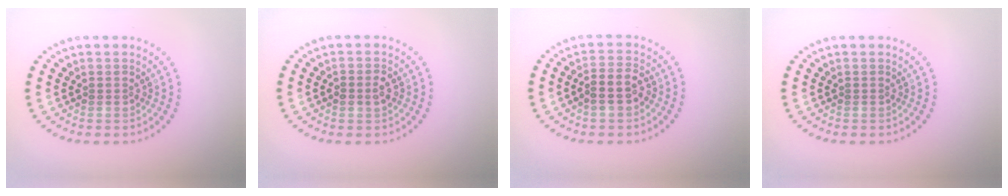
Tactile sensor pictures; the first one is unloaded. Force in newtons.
{"total": 1.5, "press": 1.5, "slide": 0.0}
{"total": 2.6, "press": 2.4, "slide": 0.9}
{"total": 0.0}